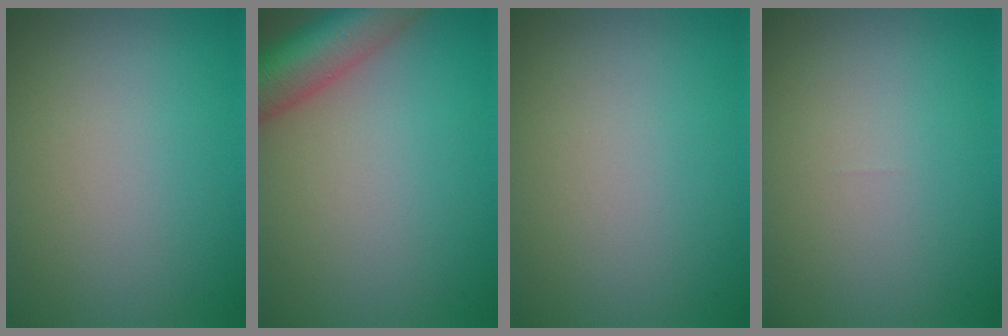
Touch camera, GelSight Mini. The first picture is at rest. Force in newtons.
{"total": 8.1, "press": 8.1, "slide": 0.4}
{"total": 0.0}
{"total": 0.0}